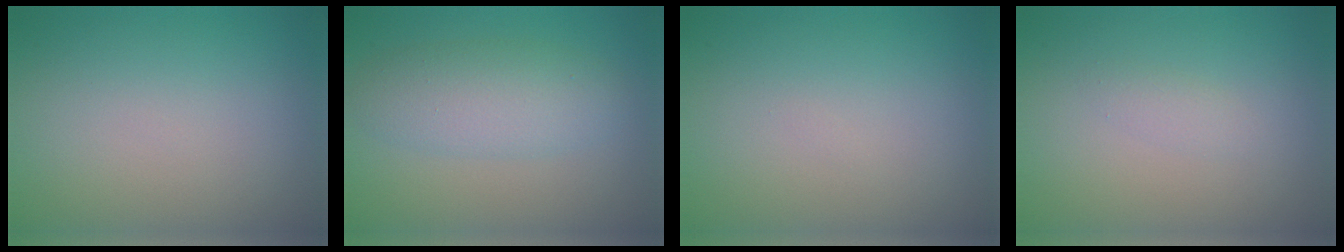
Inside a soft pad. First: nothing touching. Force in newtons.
{"total": 4.3, "press": 4.3, "slide": 0.1}
{"total": 0.0}
{"total": 0.8, "press": 0.8, "slide": 0.0}